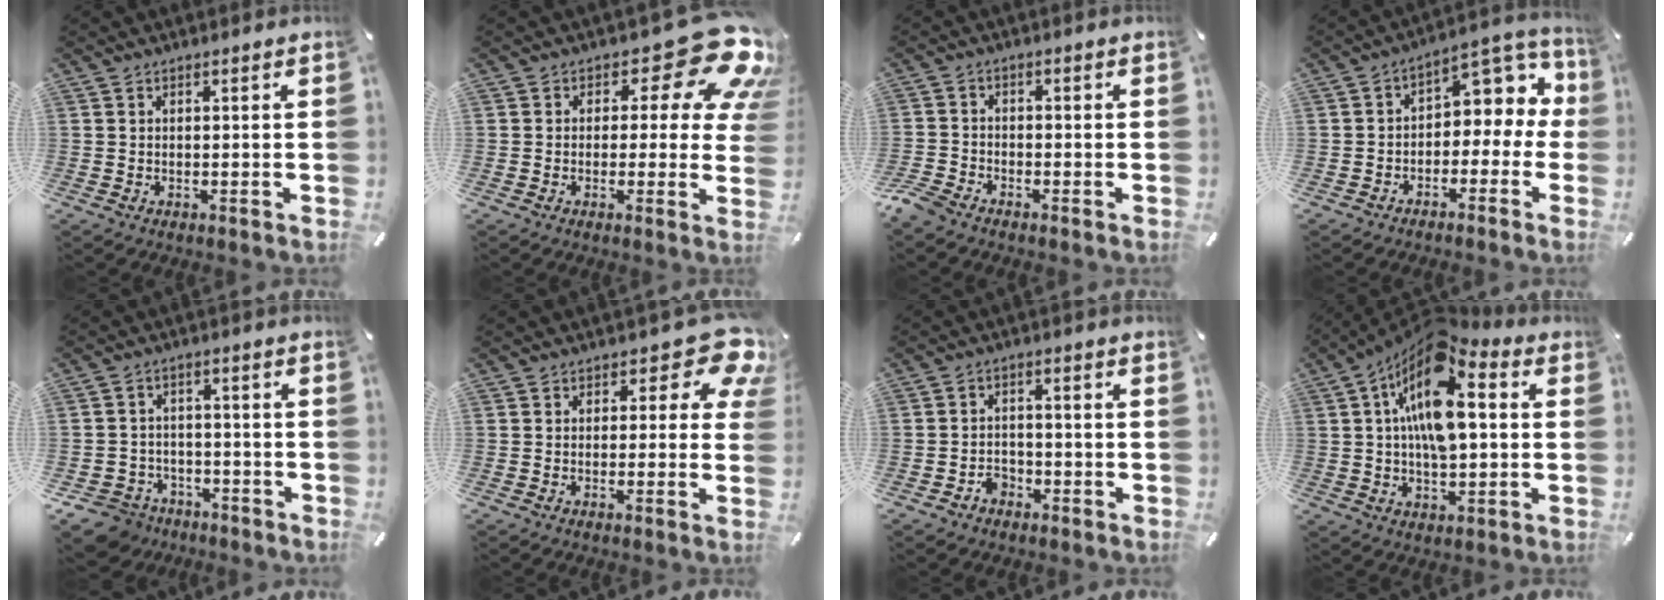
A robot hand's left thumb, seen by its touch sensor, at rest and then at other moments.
{"total": 17.4, "force": [7.5, 8.0, 13.5], "torque": [-0.166, -0.047, 0.120]}
{"total": 3.6, "force": [-3.1, 1.4, 1.2], "torque": [-0.046, 0.007, -0.066]}
{"total": 7.8, "force": [1.8, 5.5, 5.3], "torque": [-0.073, -0.015, 0.031]}
{"total": 6.7, "force": [-4.4, 4.8, 1.3], "torque": [-0.041, 0.024, -0.087]}
{"total": 10.5, "force": [4.4, 5.1, 8.0], "torque": [-0.091, -0.029, 0.075]}
{"total": 3.5, "force": [-2.1, 2.5, 1.2], "torque": [-0.021, 0.012, -0.042]}
{"total": 16.9, "force": [4.0, 8.5, 14.0], "torque": [-0.260, -0.024, 0.065]}